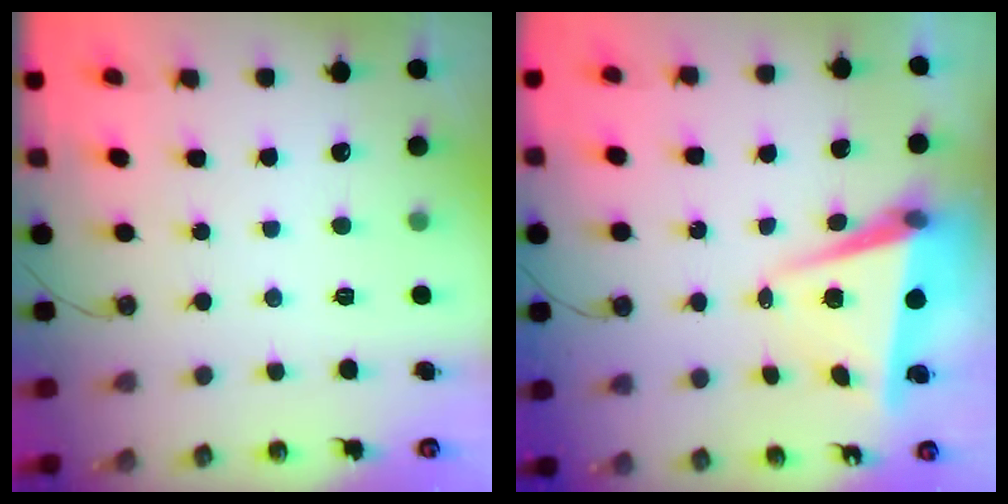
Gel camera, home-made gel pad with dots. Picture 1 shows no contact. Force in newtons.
{"total": 7.3, "press": 7.2, "slide": 1.3}